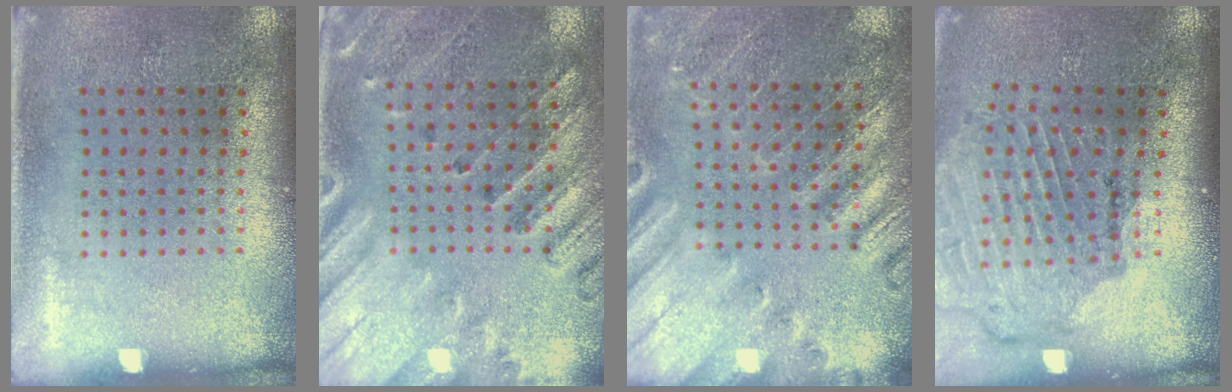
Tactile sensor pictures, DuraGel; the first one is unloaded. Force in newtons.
{"total": 2.5, "press": 2.2, "slide": 1.3}
{"total": 2.4, "press": 2.4, "slide": 0.3}
{"total": 1.7, "press": 1.7, "slide": 0.1}